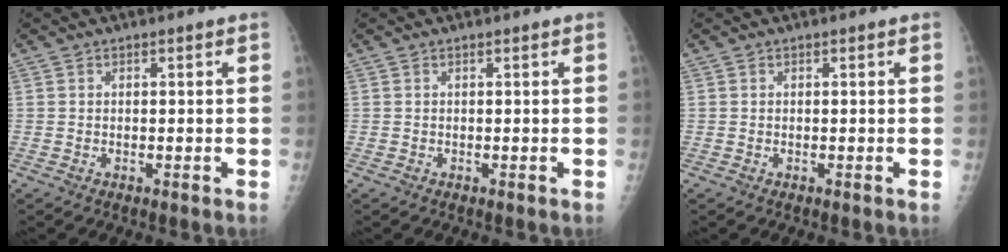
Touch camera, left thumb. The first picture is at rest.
{"total": 0.0}
{"total": 0.0}